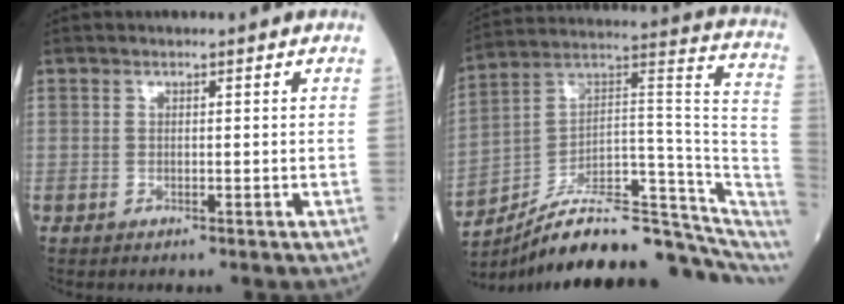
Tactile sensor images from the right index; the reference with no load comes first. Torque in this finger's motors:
{"motor_torque": [-0.47, -1.54, -0.01, -0.01]}